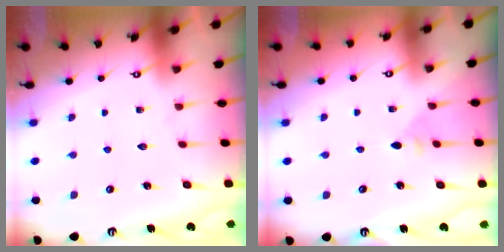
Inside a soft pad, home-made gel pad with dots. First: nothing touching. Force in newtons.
{"total": 2.9, "press": 2.8, "slide": 0.8}